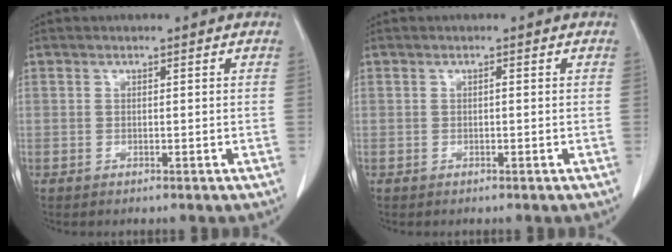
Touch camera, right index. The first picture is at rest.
{"total": 0.0}